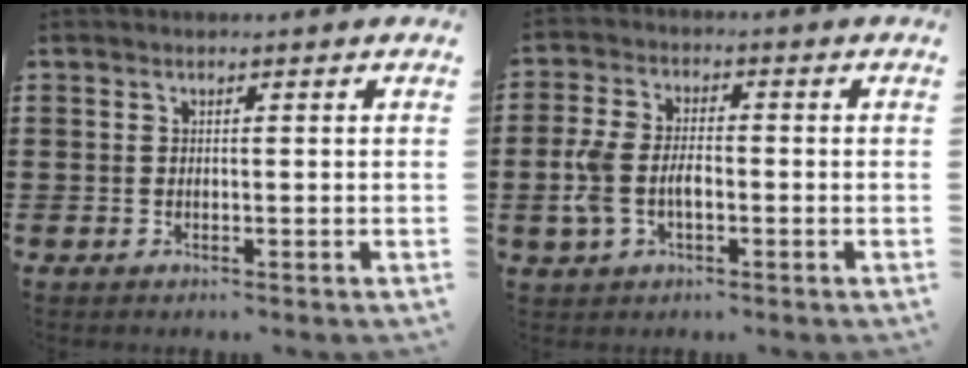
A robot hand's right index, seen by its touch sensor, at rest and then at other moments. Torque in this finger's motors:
{"motor_torque": [1.97, -0.17, 0.38, 0.15]}